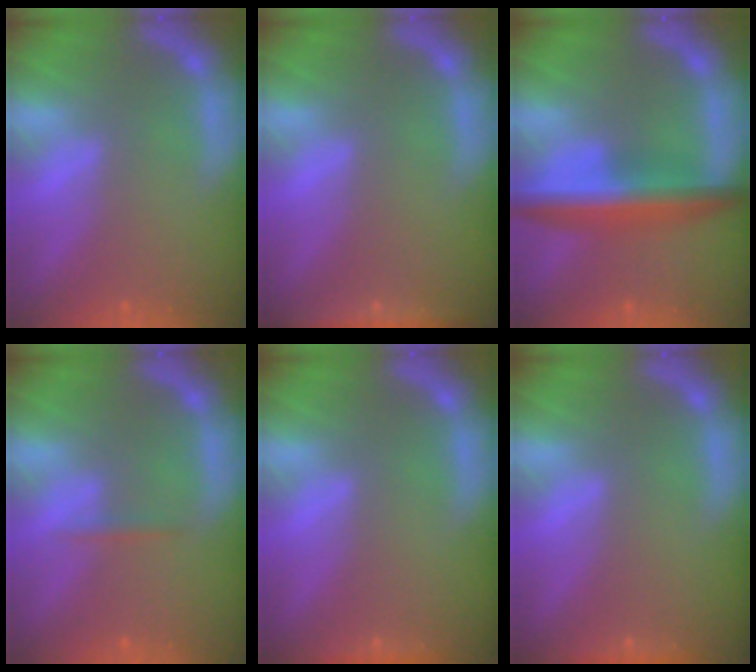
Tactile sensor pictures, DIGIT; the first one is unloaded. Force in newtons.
{"total": 2.9}
{"total": 6.6}
{"total": 0.9}
{"total": 0.9}
{"total": 0.9}